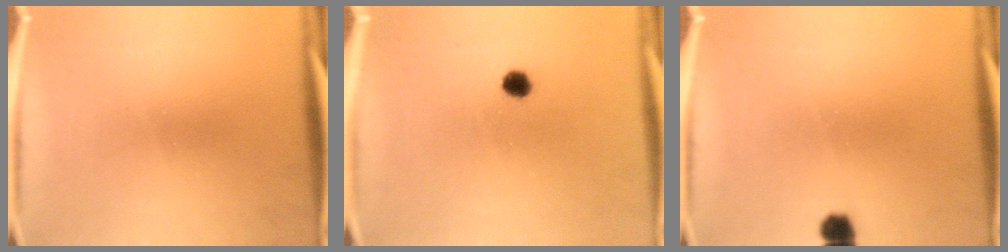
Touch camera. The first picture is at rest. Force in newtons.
{"total": 1.8}
{"total": 2.6}